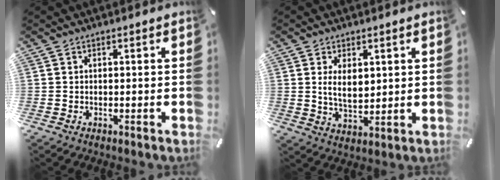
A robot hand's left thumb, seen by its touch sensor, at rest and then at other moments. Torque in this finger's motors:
{"motor_torque": [1.10, 1.79, 0.73, -0.63, 0.08]}